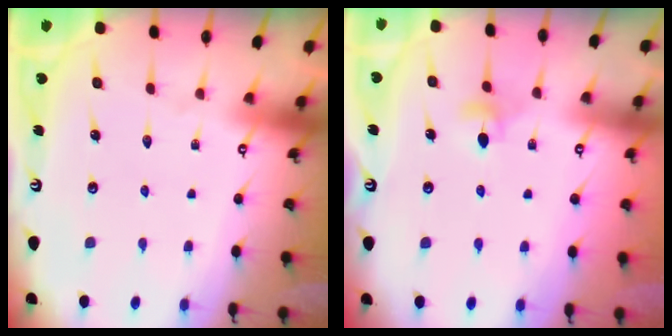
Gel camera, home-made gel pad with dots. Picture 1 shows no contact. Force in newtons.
{"total": 4.0, "press": 3.9, "slide": 0.6}